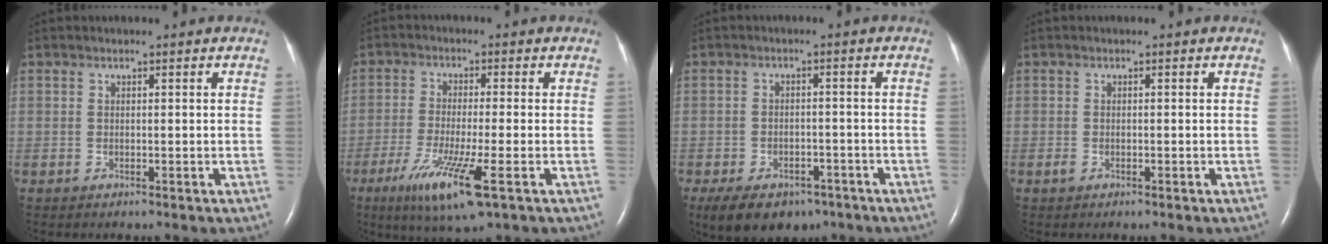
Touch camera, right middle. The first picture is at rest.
{"total": 9.9, "force": [-4.7, 0.5, 8.7], "torque": [-0.171, -0.032, -0.080]}
{"total": 9.8, "force": [-6.6, 5.6, 4.6], "torque": [-0.079, 0.005, -0.098]}
{"total": 0.7, "force": [-0.3, 0.4, 0.4], "torque": [-0.012, 0.000, -0.004]}